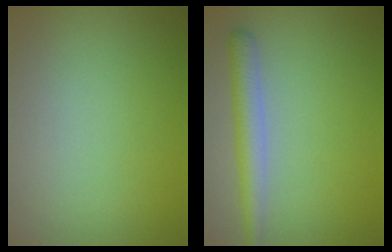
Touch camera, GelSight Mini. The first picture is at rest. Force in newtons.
{"total": 2.8, "press": 2.8, "slide": 0.1}